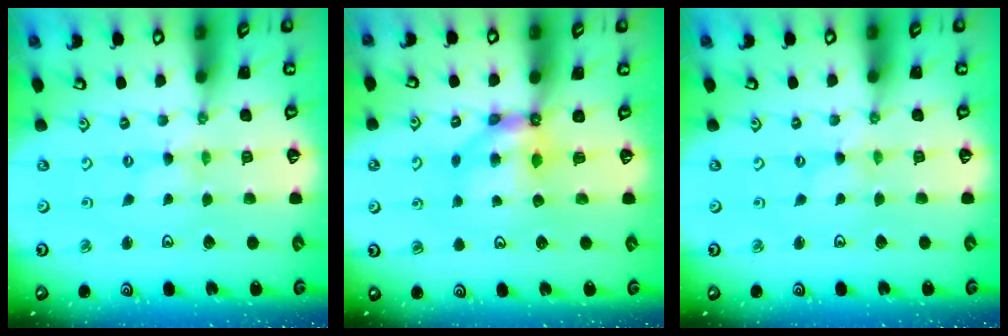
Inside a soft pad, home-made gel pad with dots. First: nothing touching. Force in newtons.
{"total": 6.5, "press": 6.5, "slide": 0.5}
{"total": 0.0}